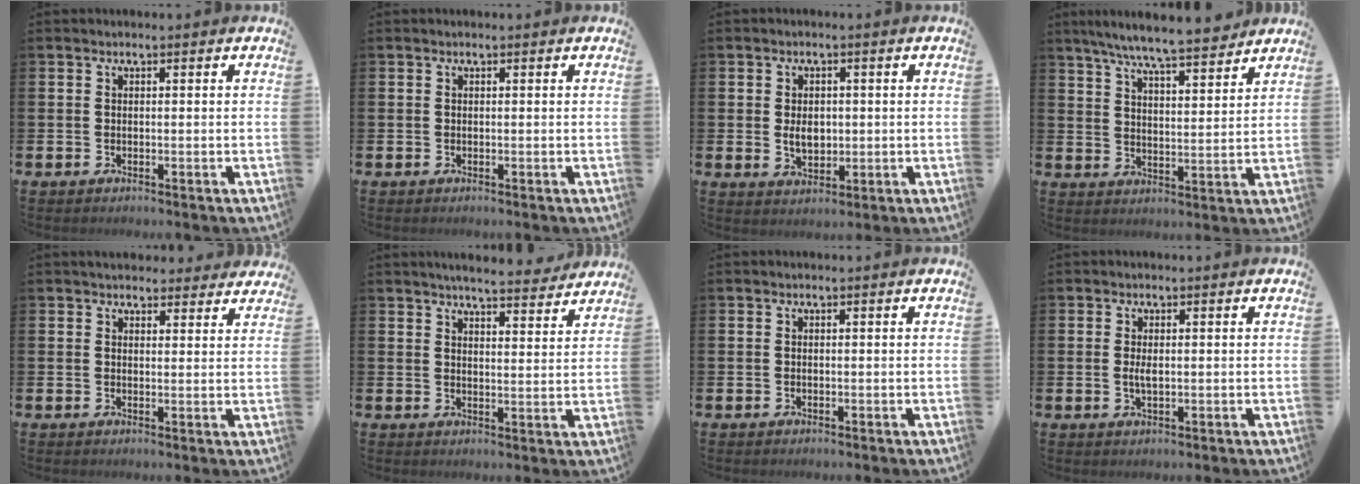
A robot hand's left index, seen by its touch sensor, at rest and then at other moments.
{"total": 0.0}
{"total": 3.5, "force": [0.1, 2.4, 2.5], "torque": [-0.031, 0.001, -0.003]}
{"total": 8.0, "force": [7.5, 0.4, 2.7], "torque": [-0.071, -0.044, 0.133]}
{"total": 3.6, "force": [3.5, 1.0, 0.1], "torque": [-0.003, -0.016, 0.063]}
{"total": 5.5, "force": [5.4, 0.2, 1.1], "torque": [-0.024, -0.034, 0.093]}
{"total": 0.0}
{"total": 1.9, "force": [0.2, 0.8, 1.7], "torque": [-0.029, 0.001, 0.000]}